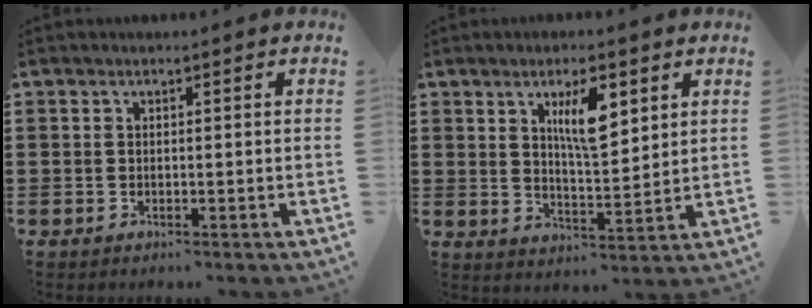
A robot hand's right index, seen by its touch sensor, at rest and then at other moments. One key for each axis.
{"total": 6.9, "fx": 3.1, "fy": 2.4, "fz": 5.7, "tx": -0.105, "ty": 0.001, "tz": 0.049}